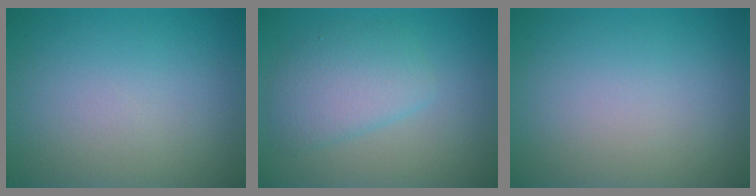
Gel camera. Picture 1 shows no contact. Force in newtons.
{"total": 3.7, "press": 3.7, "slide": 0.1}
{"total": 0.0}